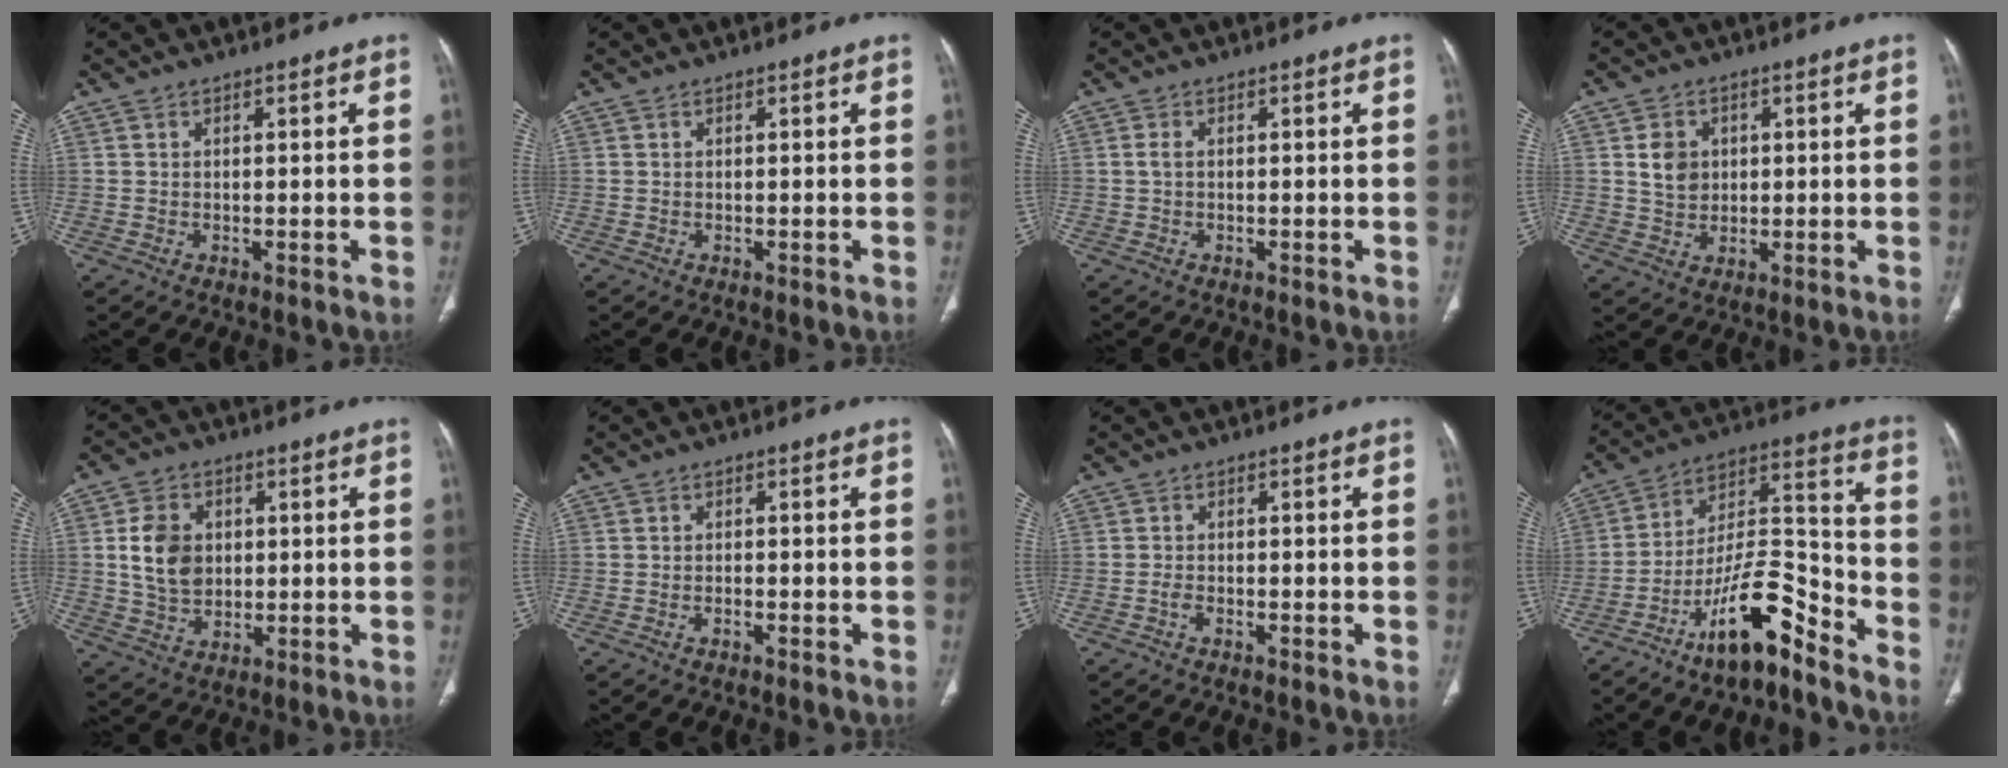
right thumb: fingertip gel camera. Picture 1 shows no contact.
{"total": 0.0}
{"total": 1.1, "force": [0.1, 0.5, 1.0], "torque": [-0.023, -0.001, 0.002]}
{"total": 5.3, "force": [1.2, 4.4, 2.7], "torque": [-0.026, -0.007, 0.025]}
{"total": 9.2, "force": [1.3, 7.1, 5.7], "torque": [-0.083, -0.003, 0.027]}
{"total": 1.1, "force": [-0.7, 0.4, 0.7], "torque": [-0.018, 0.008, -0.014]}
{"total": 1.3, "force": [-0.8, 0.6, 0.8], "torque": [-0.018, 0.006, -0.019]}
{"total": 15.4, "force": [-10.5, 4.9, 10.1], "torque": [-0.158, 0.095, -0.190]}